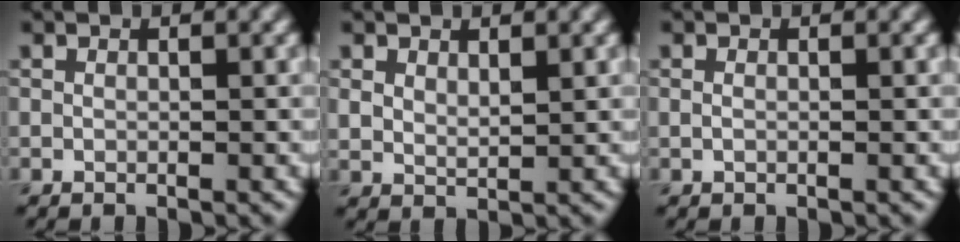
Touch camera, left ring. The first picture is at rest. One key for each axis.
{"total": 1.8, "fx": 1.1, "fy": 1.0, "fz": 1.1, "tx": -0.025, "ty": -0.004, "tz": 0.025}
{"total": 0.6, "fx": 0.0, "fy": 0.4, "fz": 0.5, "tx": -0.011, "ty": -0.003, "tz": 0.001}